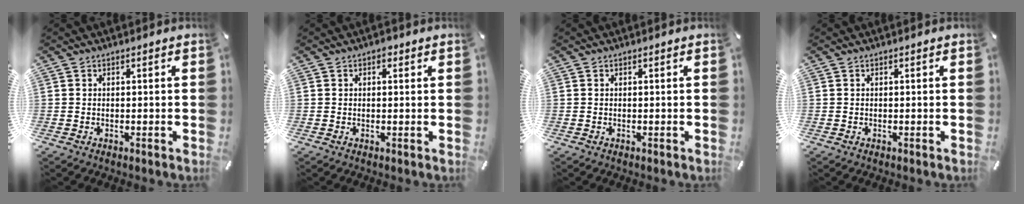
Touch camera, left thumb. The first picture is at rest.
{"total": 1.3, "force": [0.7, 0.9, 0.7], "torque": [-0.007, 0.000, 0.010]}
{"total": 0.0}
{"total": 0.0}